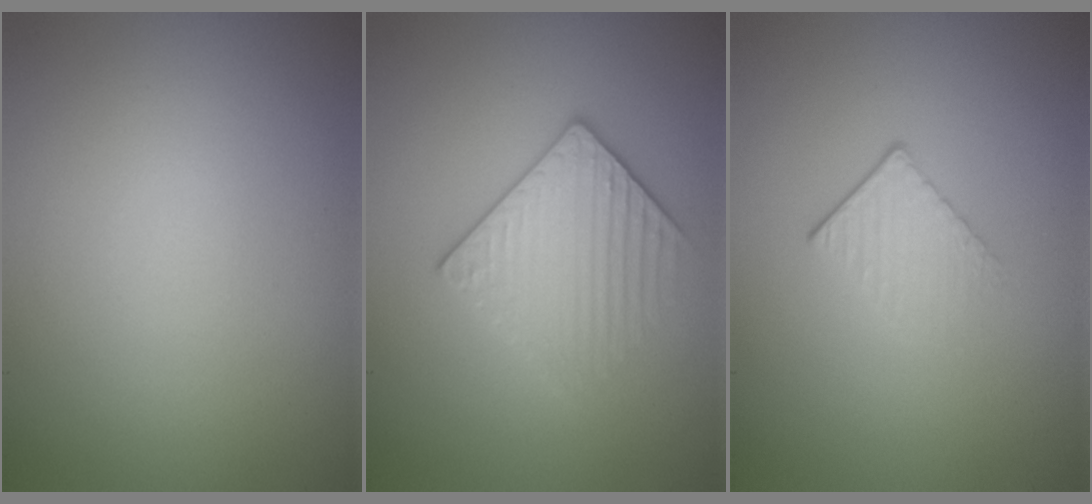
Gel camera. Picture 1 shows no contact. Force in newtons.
{"total": 3.4, "press": 3.2, "slide": 1.0}
{"total": 1.5, "press": 0.9, "slide": 1.2}